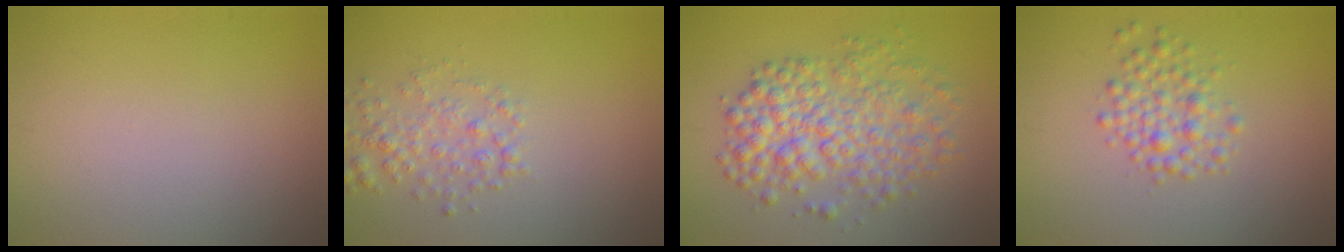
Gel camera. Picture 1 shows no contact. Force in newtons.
{"total": 2.3, "press": 2.3, "slide": 0.1}
{"total": 5.6, "press": 5.6, "slide": 0.1}
{"total": 2.6, "press": 2.6, "slide": 0.0}